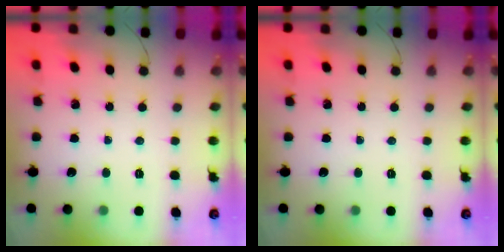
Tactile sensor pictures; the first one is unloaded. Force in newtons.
{"total": 0.0}